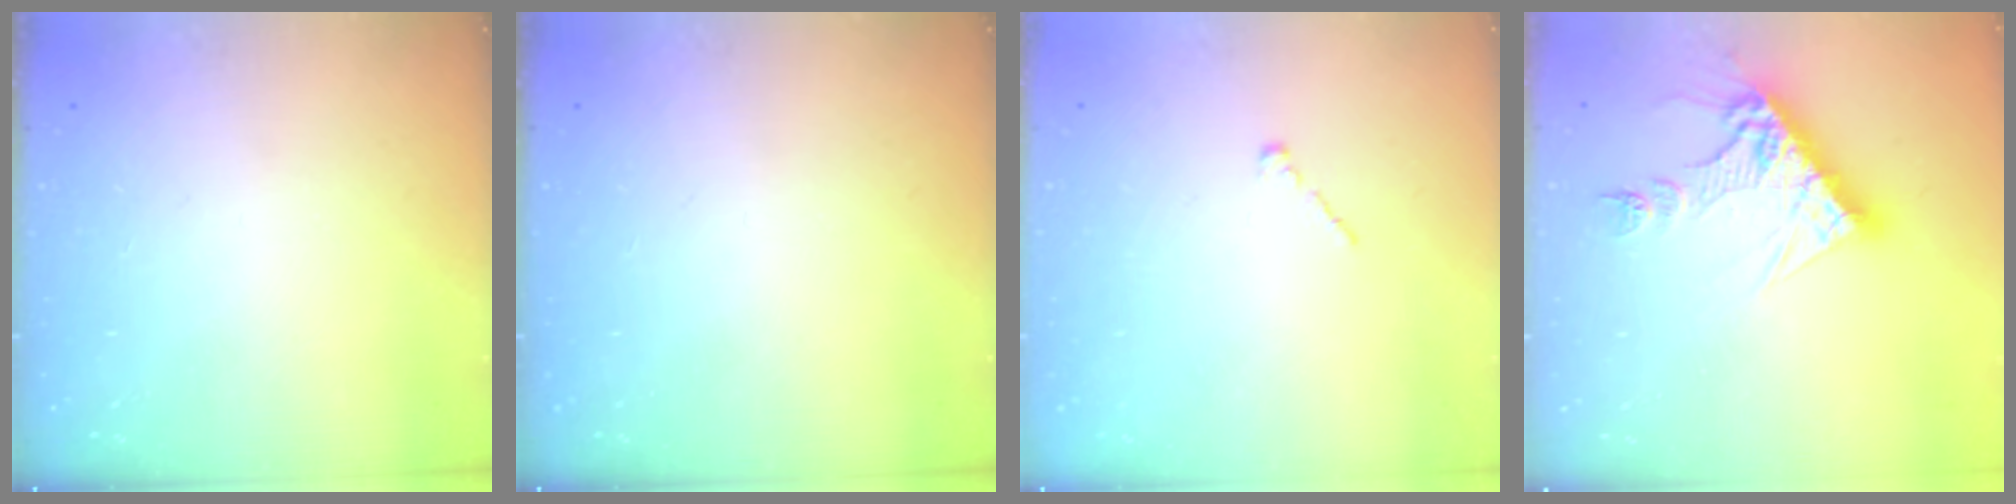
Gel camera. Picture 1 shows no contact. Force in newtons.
{"total": 0.0}
{"total": 1.0, "press": 0.8, "slide": 0.5}
{"total": 12.9, "press": 12.8, "slide": 1.3}